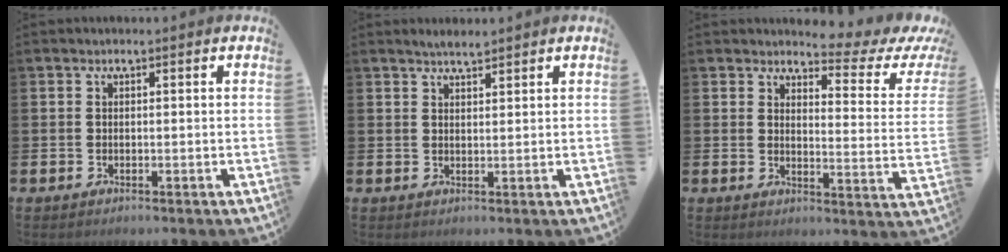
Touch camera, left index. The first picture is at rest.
{"total": 2.4, "force": [2.3, 0.3, 0.6], "torque": [0.001, -0.007, 0.037]}
{"total": 3.6, "force": [3.0, 1.3, 1.5], "torque": [-0.023, -0.035, 0.038]}